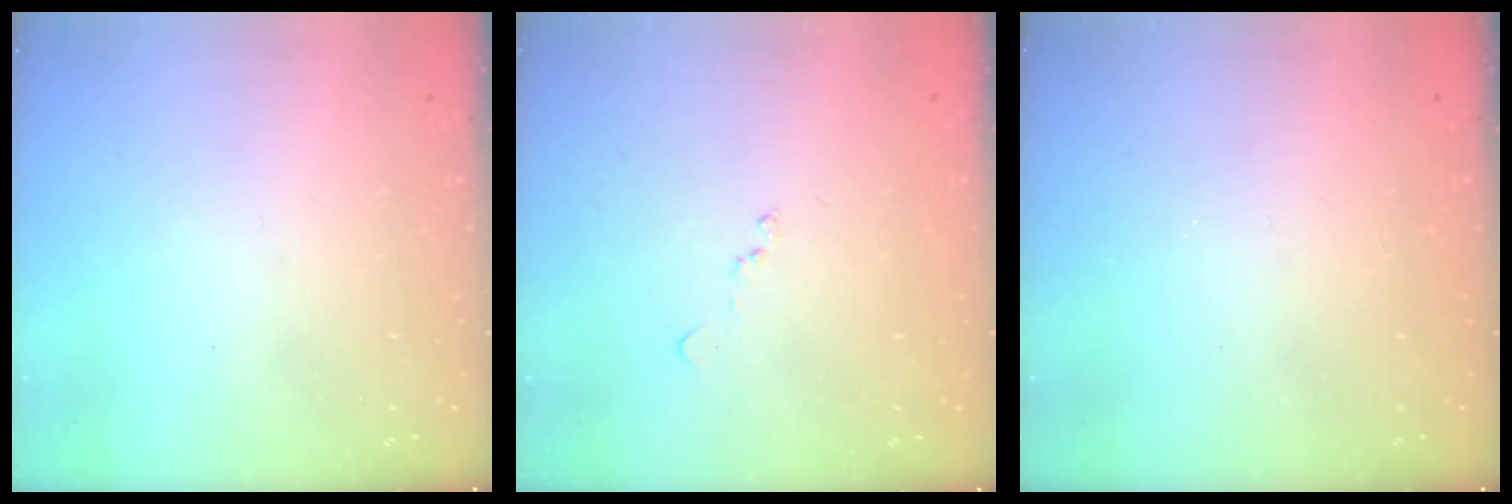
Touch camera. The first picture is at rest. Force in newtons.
{"total": 9.5, "press": 9.5, "slide": 0.9}
{"total": 0.9, "press": 0.9, "slide": 0.2}